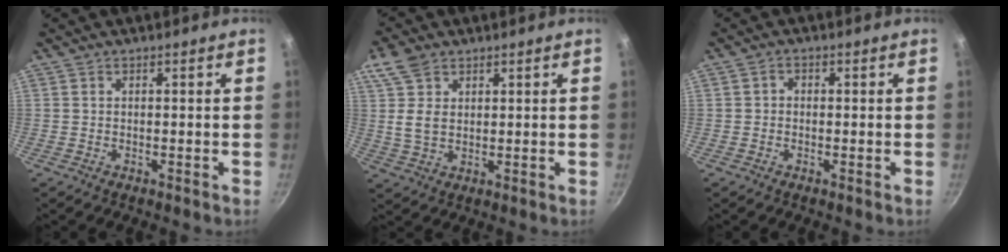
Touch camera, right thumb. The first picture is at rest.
{"total": 7.3, "force": [3.3, 4.8, 4.4], "torque": [-0.072, -0.005, 0.063]}
{"total": 1.4, "force": [-0.2, 1.2, 0.7], "torque": [-0.011, 0.007, -0.006]}